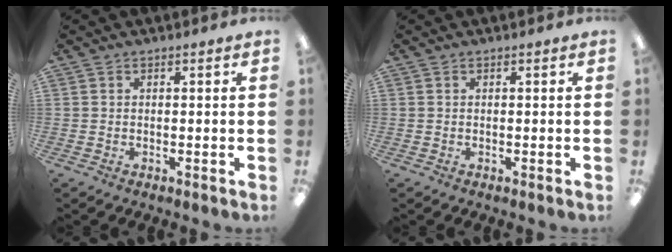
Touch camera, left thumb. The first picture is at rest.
{"total": 0.0}